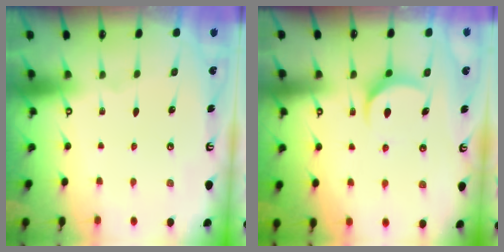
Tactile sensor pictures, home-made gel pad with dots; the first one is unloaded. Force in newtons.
{"total": 7.7, "press": 7.7, "slide": 0.7}